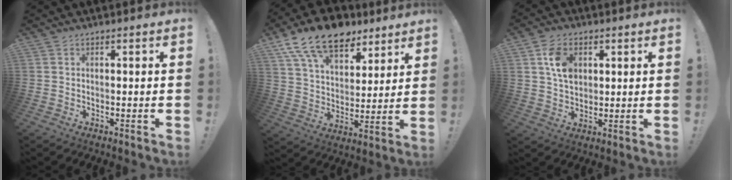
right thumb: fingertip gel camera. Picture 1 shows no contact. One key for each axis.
{"total": 17.4, "fx": 11.4, "fy": 9.5, "fz": 9.1, "tx": -0.158, "ty": -0.070, "tz": 0.208}
{"total": 8.7, "fx": 2.6, "fy": 6.2, "fz": 5.6, "tx": -0.091, "ty": 0.003, "tz": 0.049}